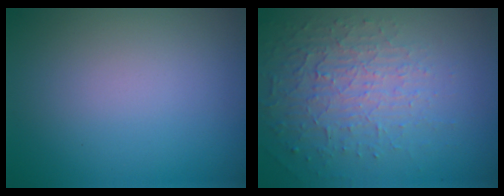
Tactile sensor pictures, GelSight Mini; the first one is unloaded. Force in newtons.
{"total": 5.3, "press": 3.4, "slide": 4.1}